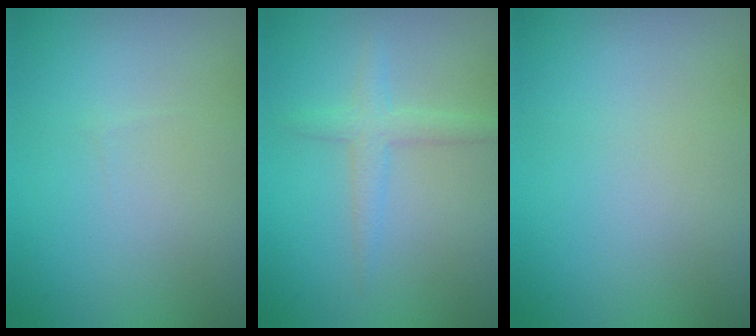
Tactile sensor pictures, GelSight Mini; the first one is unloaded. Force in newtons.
{"total": 2.0, "press": 2.0, "slide": 0.1}
{"total": 0.0}